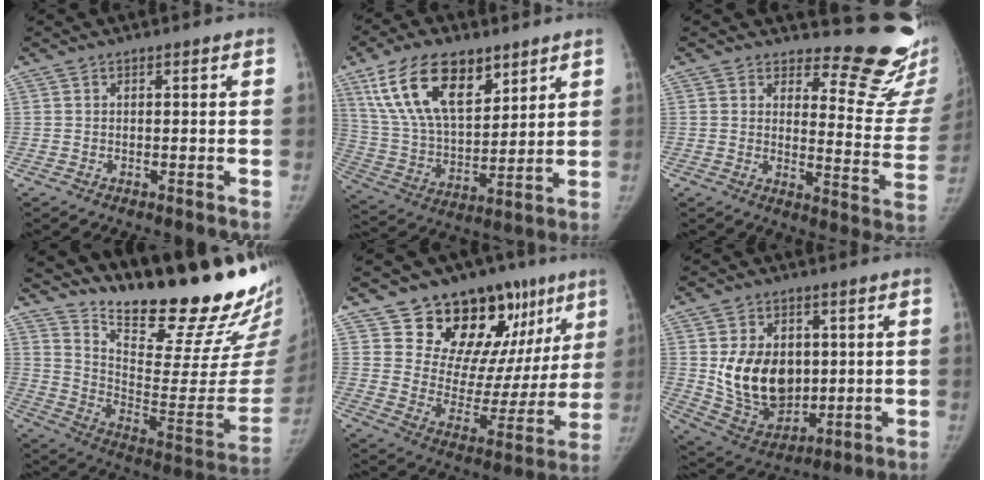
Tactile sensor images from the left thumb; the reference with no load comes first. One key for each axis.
{"total": 19.0, "fx": 10.4, "fy": 9.6, "fz": 12.7, "tx": -0.199, "ty": -0.038, "tz": 0.199}
{"total": 15.4, "fx": 14.1, "fy": 4.3, "fz": 4.6, "tx": -0.012, "ty": -0.163, "tz": 0.152}
{"total": 29.6, "fx": 24.6, "fy": 6.6, "fz": 15.1, "tx": -0.204, "ty": -0.187, "tz": 0.351}
{"total": 22.4, "fx": 12.9, "fy": 12.6, "fz": 13.4, "tx": -0.115, "ty": -0.046, "tz": 0.199}
{"total": 16.0, "fx": 1.8, "fy": 11.5, "fz": 10.9, "tx": -0.135, "ty": -0.022, "tz": 0.054}